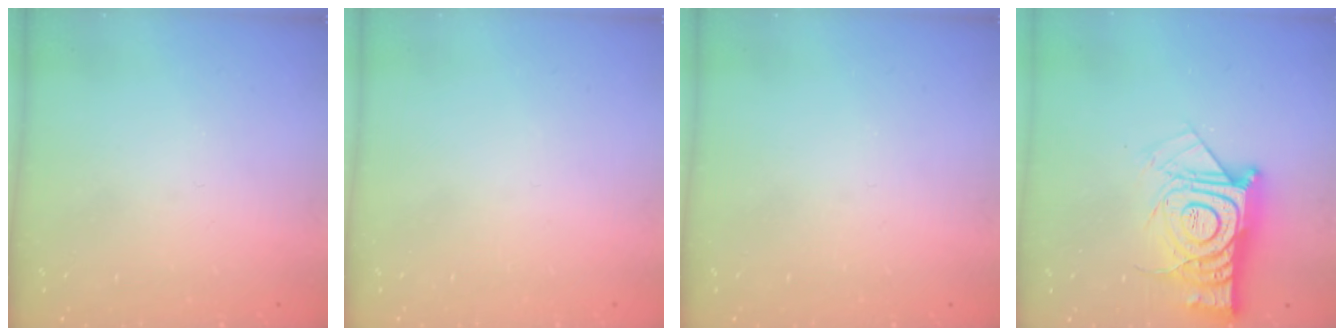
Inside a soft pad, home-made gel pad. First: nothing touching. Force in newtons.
{"total": 1.6, "press": 1.6, "slide": 0.1}
{"total": 0.0}
{"total": 17.0, "press": 16.9, "slide": 1.6}